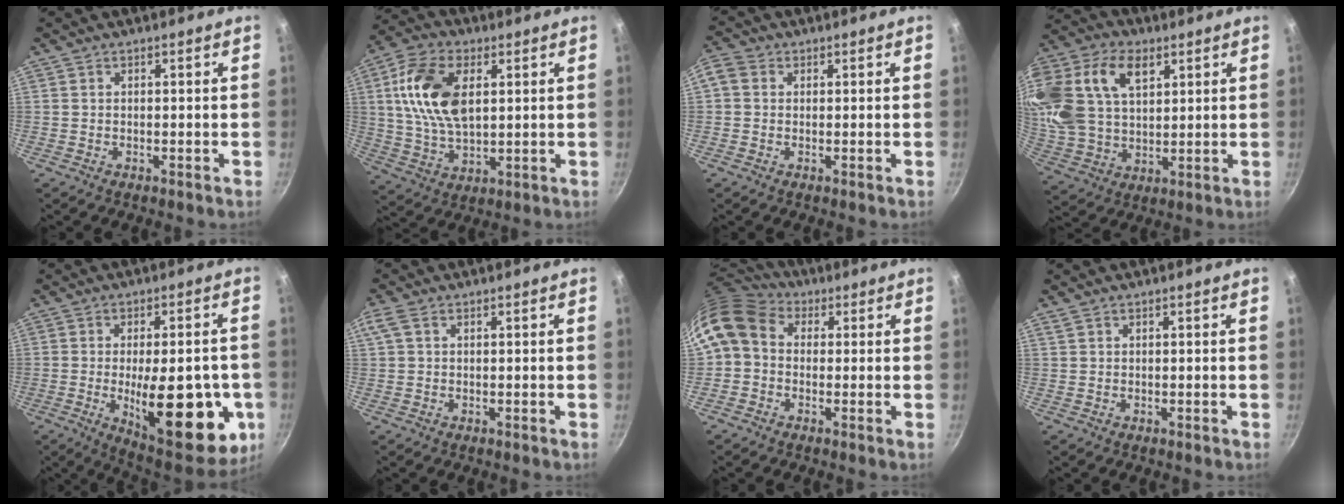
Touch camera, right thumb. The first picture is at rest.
{"total": 15.2, "force": [3.6, 8.8, 11.9], "torque": [-0.213, -0.004, 0.067]}
{"total": 3.3, "force": [0.5, 2.8, 1.6], "torque": [-0.034, 0.009, -0.004]}
{"total": 24.1, "force": [9.2, 15.4, 16.0], "torque": [-0.353, 0.019, 0.174]}
{"total": 22.3, "force": [-4.7, 9.1, 19.8], "torque": [-0.229, -0.009, -0.050]}
{"total": 2.6, "force": [1.1, 1.4, 1.9], "torque": [-0.046, 0.009, 0.024]}
{"total": 10.4, "force": [1.4, 8.3, 6.0], "torque": [-0.107, 0.022, 0.003]}
{"total": 0.6, "force": [0.5, 0.3, 0.3], "torque": [-0.007, 0.002, 0.011]}